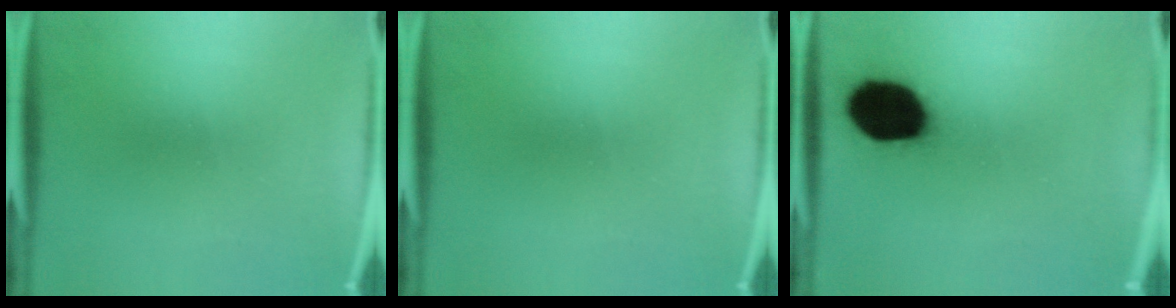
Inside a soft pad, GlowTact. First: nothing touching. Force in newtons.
{"total": 0.0}
{"total": 19.7}